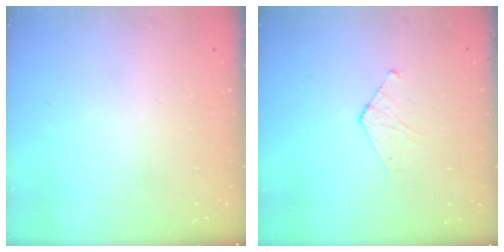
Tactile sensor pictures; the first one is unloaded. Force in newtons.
{"total": 3.8, "press": 3.8, "slide": 0.3}